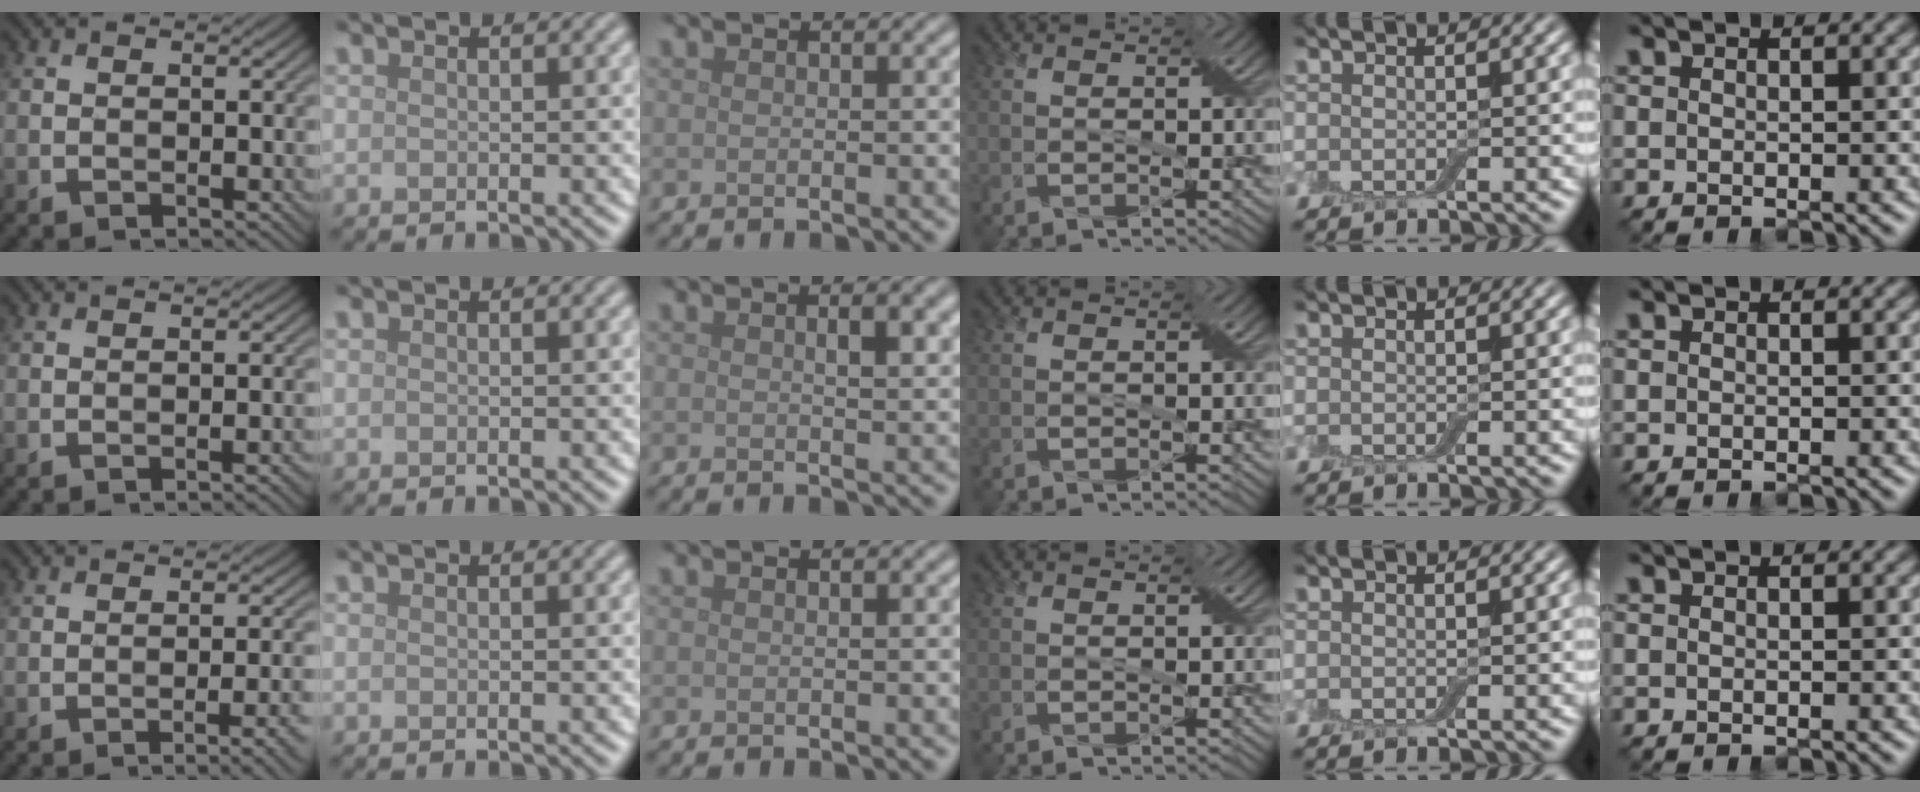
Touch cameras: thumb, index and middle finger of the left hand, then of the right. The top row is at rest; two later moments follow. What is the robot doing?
{"motion": "pour", "object": "bottle"}